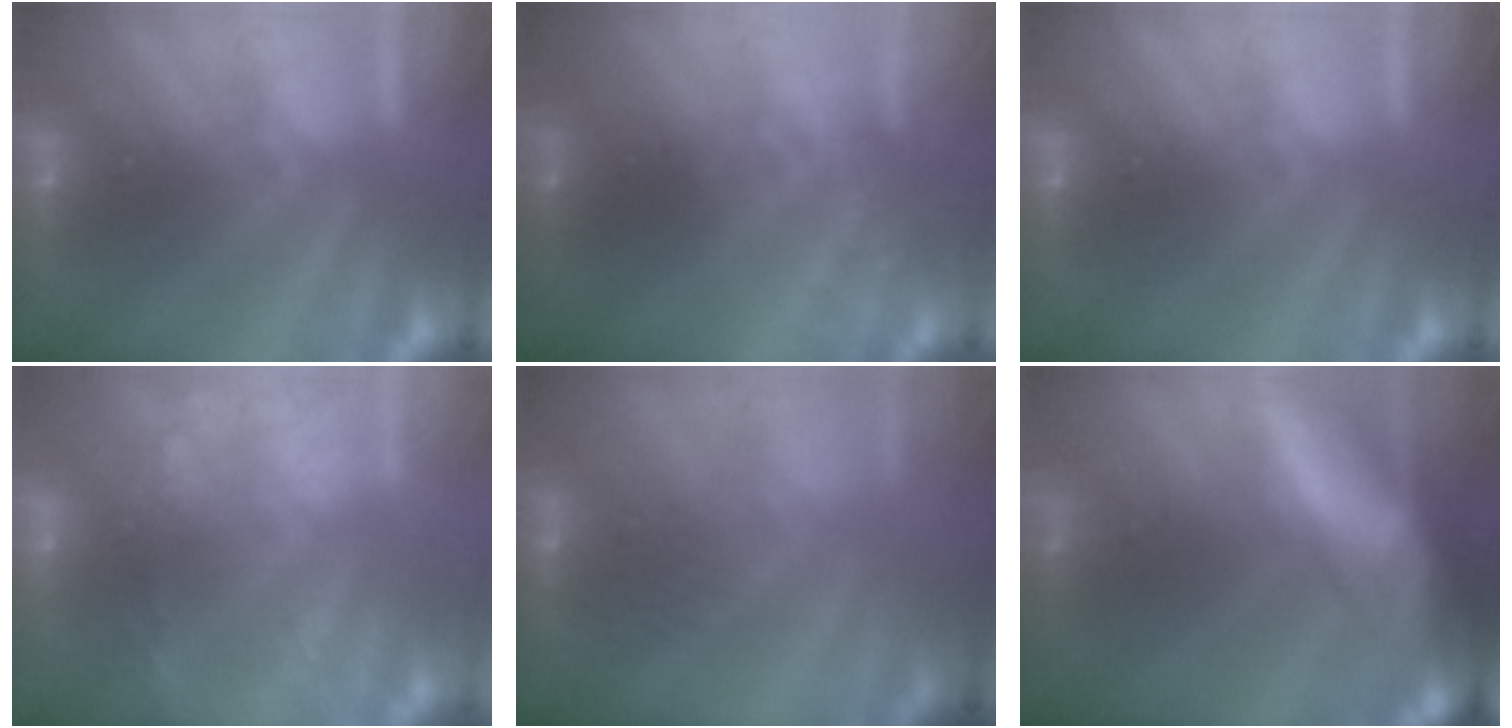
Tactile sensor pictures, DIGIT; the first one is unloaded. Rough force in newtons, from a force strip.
{"total": 2.3}
{"total": 0.0}
{"total": 8.7}
{"total": 2.6}
{"total": 11.8}